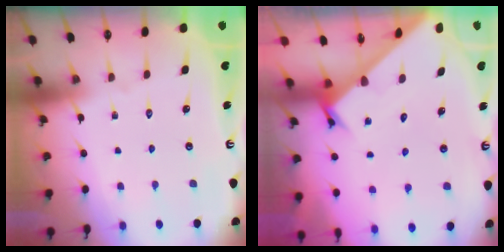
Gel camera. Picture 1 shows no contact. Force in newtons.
{"total": 2.2, "press": 2.2, "slide": 0.1}